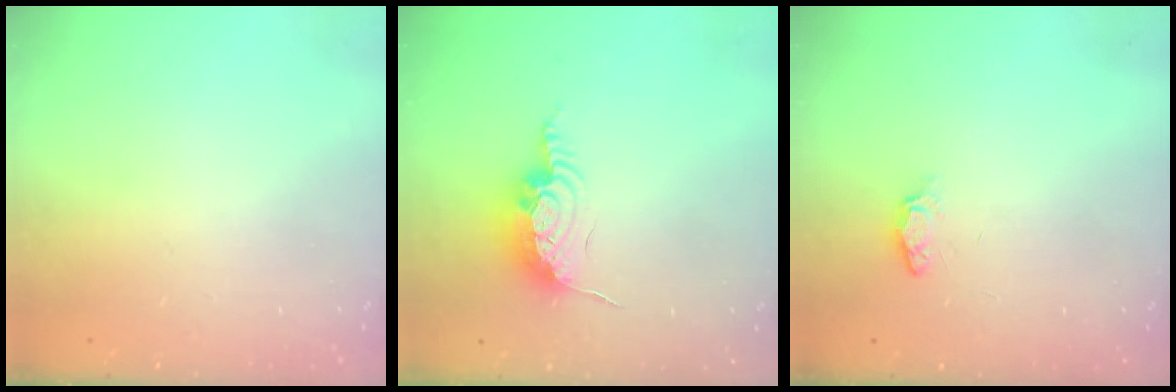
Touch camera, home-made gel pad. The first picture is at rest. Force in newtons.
{"total": 11.9, "press": 11.9, "slide": 0.8}
{"total": 3.7, "press": 3.7, "slide": 0.6}